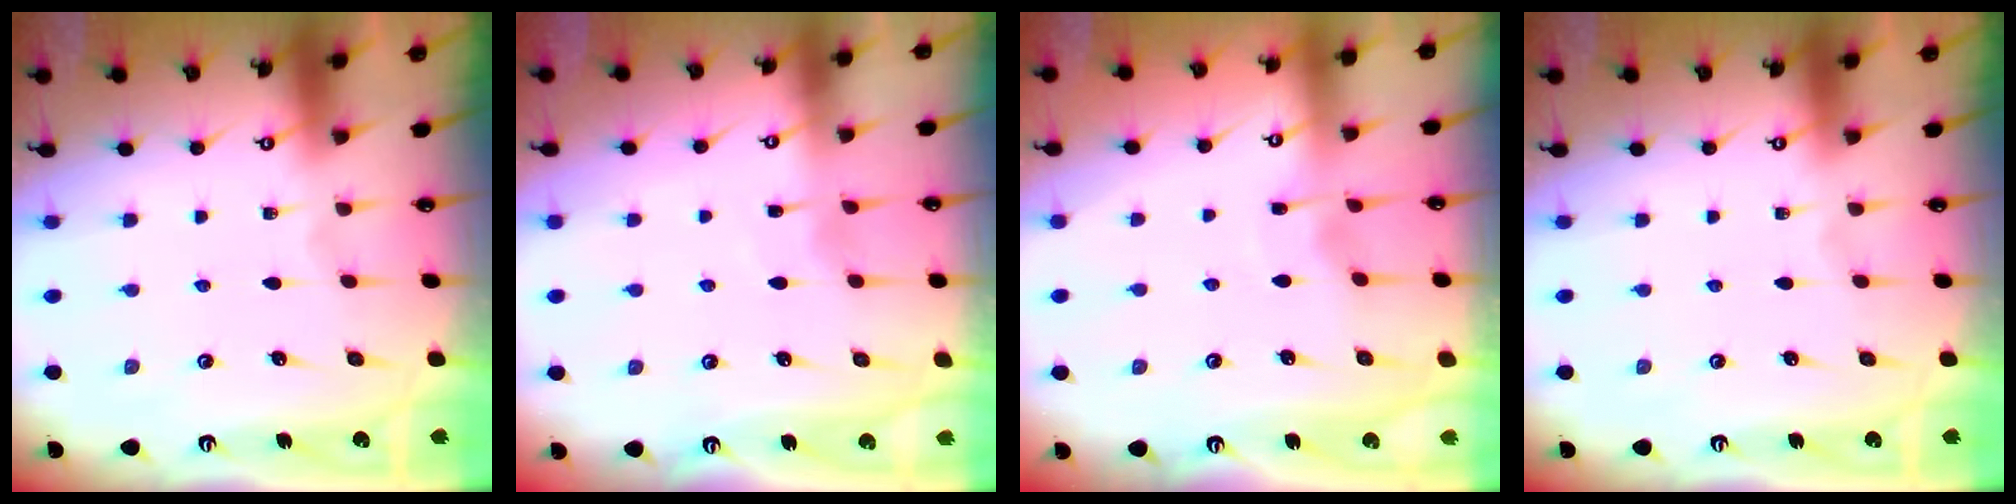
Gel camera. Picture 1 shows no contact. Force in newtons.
{"total": 4.7, "press": 4.7, "slide": 0.6}
{"total": 3.1, "press": 3.0, "slide": 0.3}
{"total": 0.0}